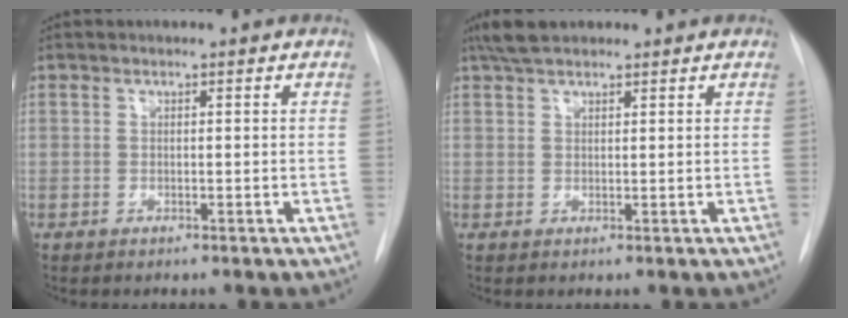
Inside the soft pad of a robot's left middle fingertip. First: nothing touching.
{"total": 4.0, "force": [3.2, 1.5, 1.9], "torque": [-0.040, 0.019, 0.060]}